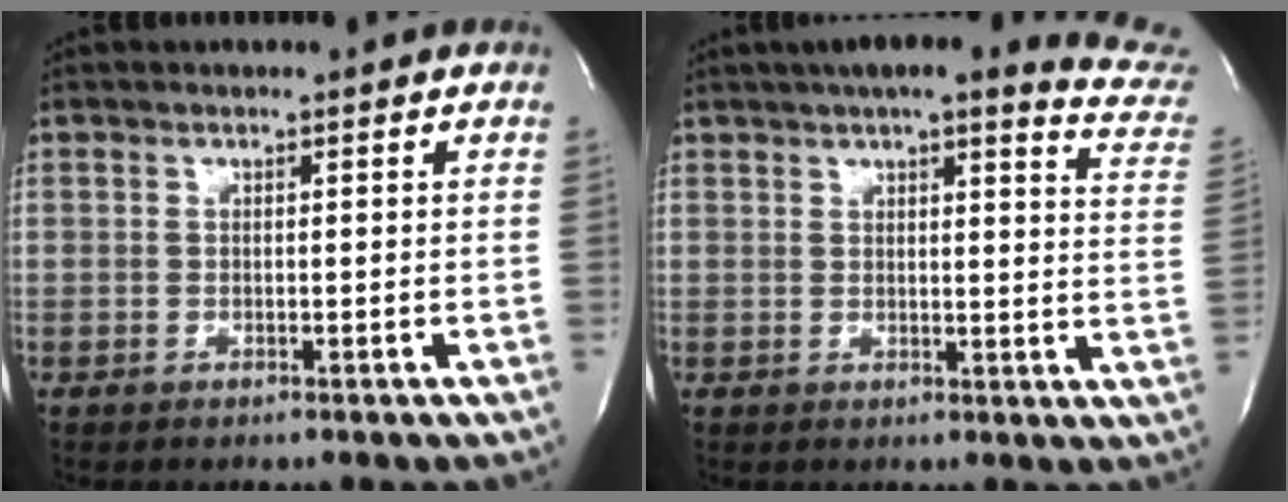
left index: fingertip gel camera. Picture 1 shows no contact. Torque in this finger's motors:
{"motor_torque": [0.32, -0.57, 0.31, 0.07]}